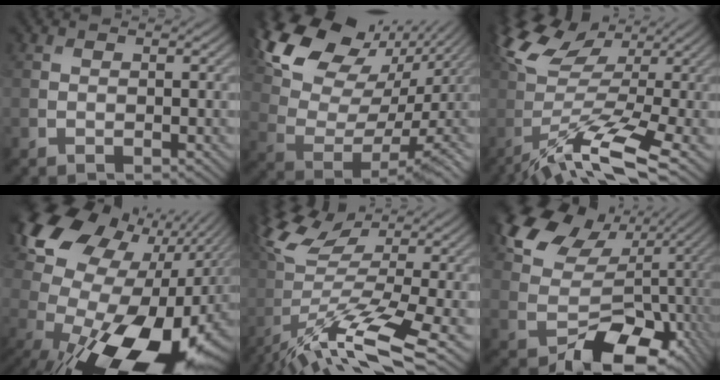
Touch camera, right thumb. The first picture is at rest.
{"total": 14.3, "force": [8.9, 7.3, 8.6], "torque": [-0.176, 0.031, 0.155]}
{"total": 12.6, "force": [-1.5, 5.0, 11.5], "torque": [-0.235, 0.009, -0.020]}
{"total": 19.7, "force": [1.0, 12.6, 15.1], "torque": [-0.243, -0.019, 0.033]}
{"total": 12.4, "force": [-3.4, 4.2, 11.2], "torque": [-0.238, 0.015, -0.055]}
{"total": 13.4, "force": [0.8, 10.0, 8.9], "torque": [-0.145, -0.008, 0.054]}